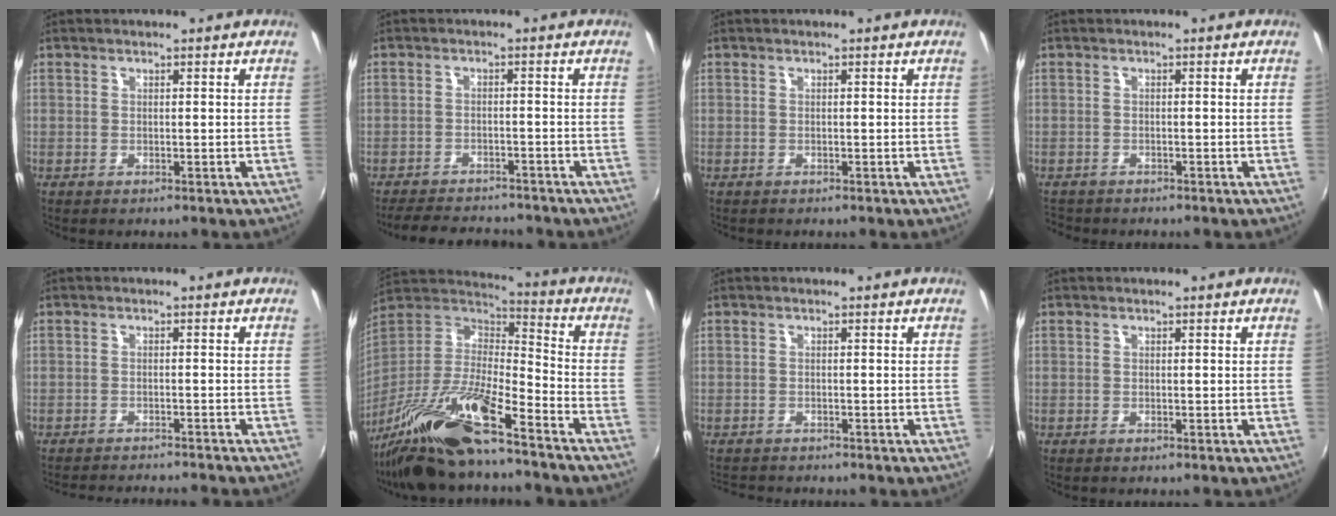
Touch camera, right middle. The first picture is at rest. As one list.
[{"total": 9.8, "force": [-8.9, 2.8, 3.2], "torque": [-0.084, 0.000, -0.129]}, {"total": 0.0}, {"total": 2.6, "force": [-2.4, 1.0, 0.5], "torque": [-0.018, -0.010, -0.042]}, {"total": 8.4, "force": [-7.9, 0.5, 3.0], "torque": [-0.069, -0.011, -0.115]}, {"total": 19.7, "force": [-14.2, 3.7, 13.2], "torque": [-0.255, -0.018, -0.272]}, {"total": 3.2, "force": [-3.0, 0.6, 0.7], "torque": [-0.025, -0.014, -0.052]}, {"total": 0.0}]